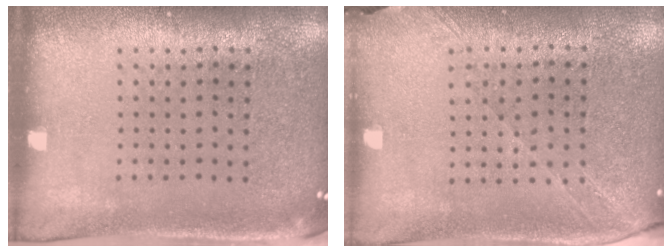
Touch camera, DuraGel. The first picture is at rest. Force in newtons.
{"total": 1.4, "press": 1.2, "slide": 0.8}